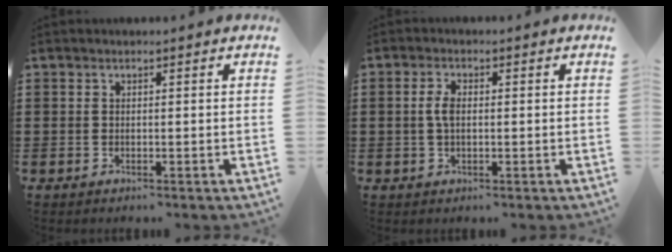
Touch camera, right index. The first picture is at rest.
{"total": 3.1, "force": [0.2, 1.4, 2.8], "torque": [-0.064, 0.002, -0.001]}